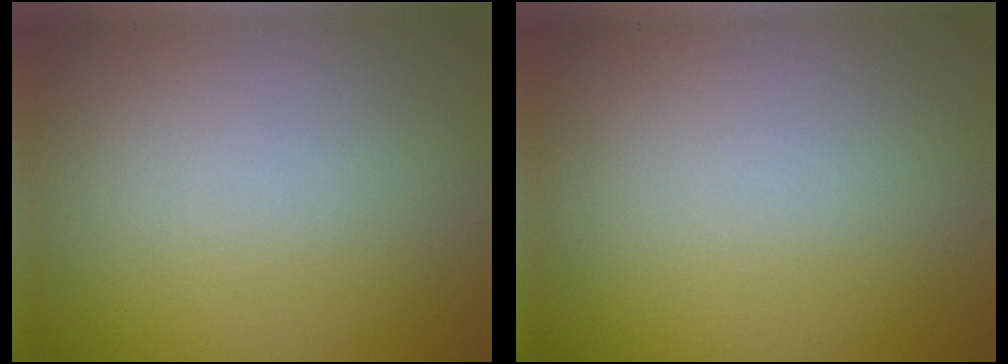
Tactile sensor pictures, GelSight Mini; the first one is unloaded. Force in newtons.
{"total": 0.0}